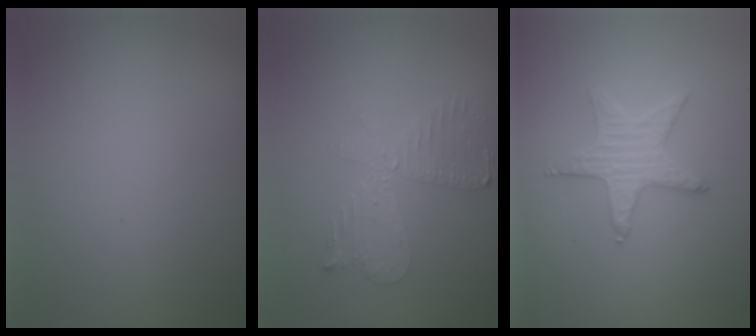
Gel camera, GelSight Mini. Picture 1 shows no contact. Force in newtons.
{"total": 2.6, "press": 2.5, "slide": 0.5}
{"total": 2.4, "press": 2.4, "slide": 0.2}